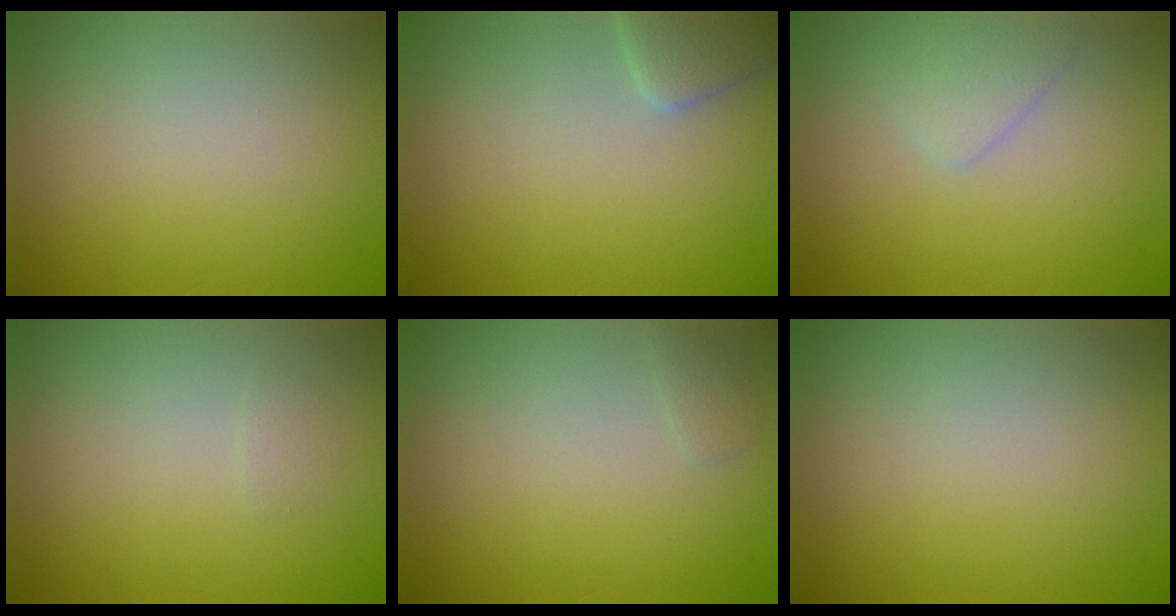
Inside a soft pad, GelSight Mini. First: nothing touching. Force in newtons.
{"total": 2.5, "press": 2.5, "slide": 0.2}
{"total": 1.5, "press": 1.5, "slide": 0.0}
{"total": 0.5, "press": 0.5, "slide": 0.1}
{"total": 0.6, "press": 0.6, "slide": 0.0}
{"total": 0.0}